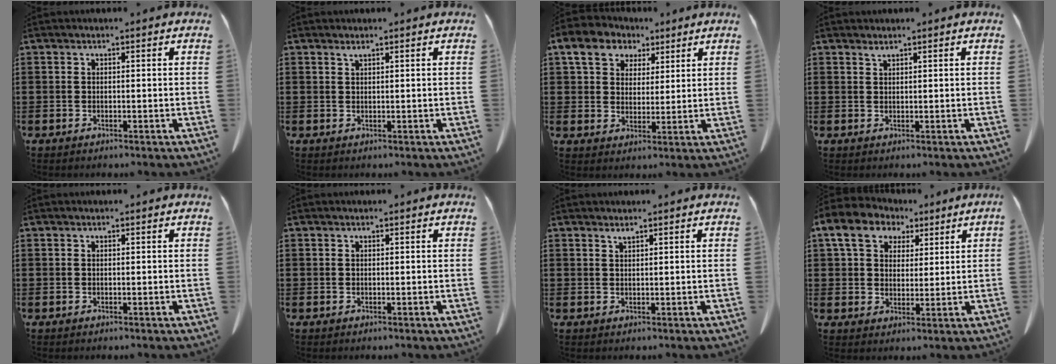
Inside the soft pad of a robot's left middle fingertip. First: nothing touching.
{"total": 0.9, "force": [0.7, 0.0, 0.6], "torque": [-0.015, -0.003, 0.015]}
{"total": 7.5, "force": [4.2, 5.5, 2.9], "torque": [-0.078, 0.005, 0.076]}
{"total": 1.0, "force": [0.9, 0.0, 0.5], "torque": [-0.013, -0.005, 0.019]}
{"total": 0.0}
{"total": 0.0}
{"total": 1.1, "force": [1.0, 0.0, 0.5], "torque": [-0.013, -0.005, 0.020]}
{"total": 8.3, "force": [4.2, 6.0, 3.8], "torque": [-0.100, 0.004, 0.075]}